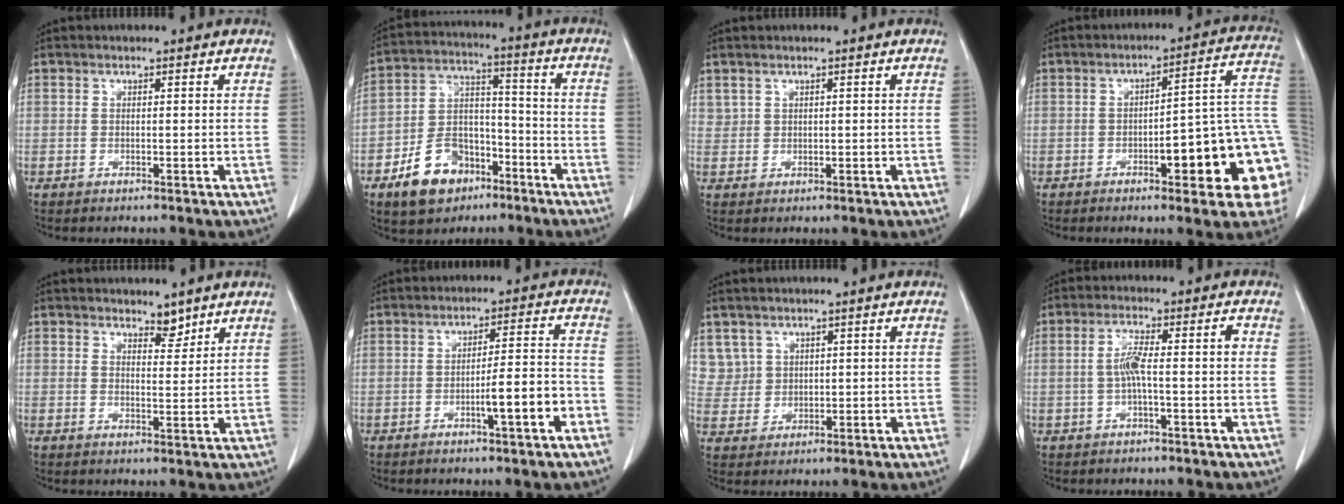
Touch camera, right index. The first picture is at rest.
{"total": 11.6, "force": [-6.5, 7.6, 5.8], "torque": [-0.118, 0.021, -0.108]}
{"total": 1.2, "force": [0.7, 0.9, 0.2], "torque": [0.003, 0.007, 0.015]}
{"total": 16.6, "force": [-4.4, 3.2, 15.7], "torque": [-0.118, 0.038, -0.047]}
{"total": 2.6, "force": [2.3, 1.0, 0.8], "torque": [-0.008, -0.006, 0.036]}
{"total": 7.0, "force": [-3.2, 0.3, 6.3], "torque": [-0.093, 0.011, -0.046]}
{"total": 4.4, "force": [2.2, 3.8, -0.3], "torque": [0.014, 0.008, 0.049]}
{"total": 4.9, "force": [-0.6, 0.6, 4.9], "torque": [-0.096, 0.020, -0.008]}